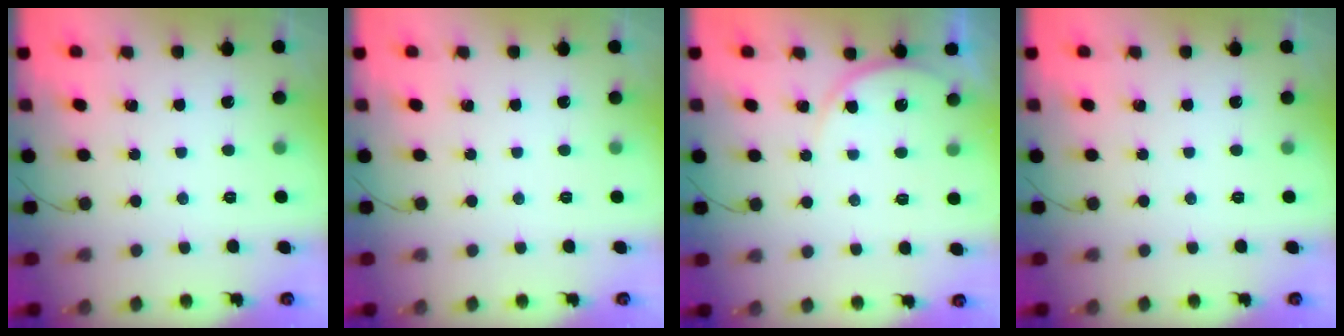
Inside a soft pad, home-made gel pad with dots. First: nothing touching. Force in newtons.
{"total": 0.0}
{"total": 5.4, "press": 5.4, "slide": 0.3}
{"total": 0.0}